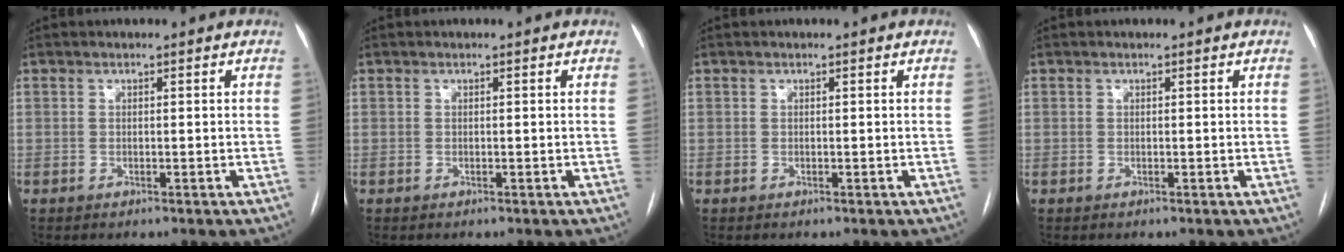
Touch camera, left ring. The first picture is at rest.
{"total": 0.0}
{"total": 0.0}
{"total": 0.0}